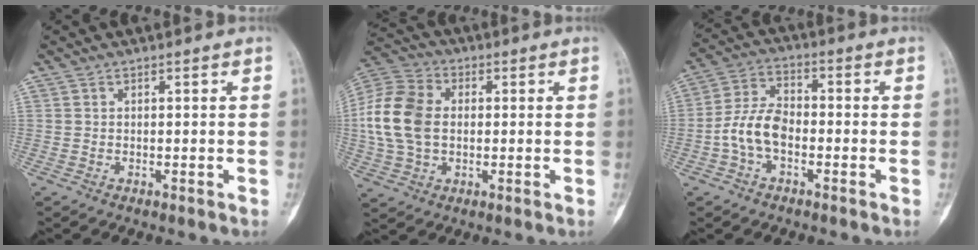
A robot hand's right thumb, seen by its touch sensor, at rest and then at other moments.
{"total": 13.9, "force": [0.5, 9.7, 9.9], "torque": [-0.197, 0.020, 0.004]}
{"total": 8.3, "force": [-2.3, 5.0, 6.2], "torque": [-0.121, 0.030, -0.053]}